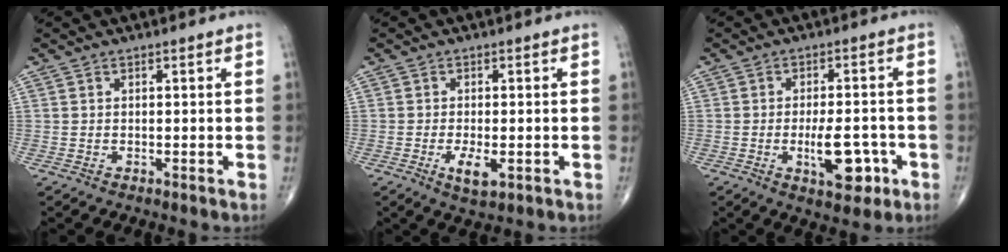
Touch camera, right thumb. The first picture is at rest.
{"total": 4.4, "force": [-1.4, 1.8, 3.8], "torque": [-0.067, -0.007, -0.020]}
{"total": 8.6, "force": [-2.7, 3.8, 7.2], "torque": [-0.097, 0.008, -0.034]}